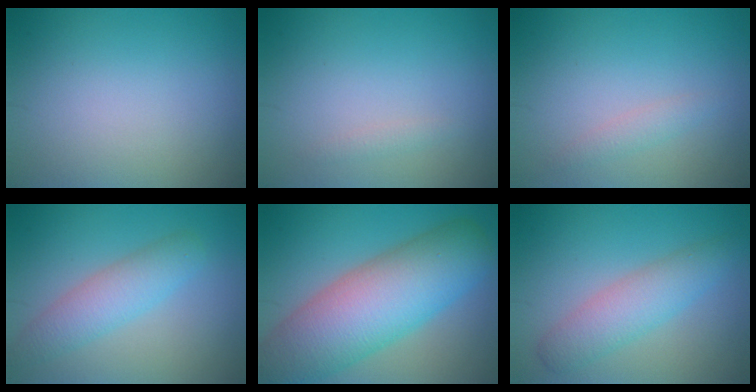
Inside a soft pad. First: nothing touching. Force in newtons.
{"total": 0.7, "press": 0.7, "slide": 0.0}
{"total": 1.2, "press": 1.2, "slide": 0.1}
{"total": 3.7, "press": 3.7, "slide": 0.1}
{"total": 11.6, "press": 11.5, "slide": 0.5}
{"total": 3.9, "press": 3.9, "slide": 0.0}